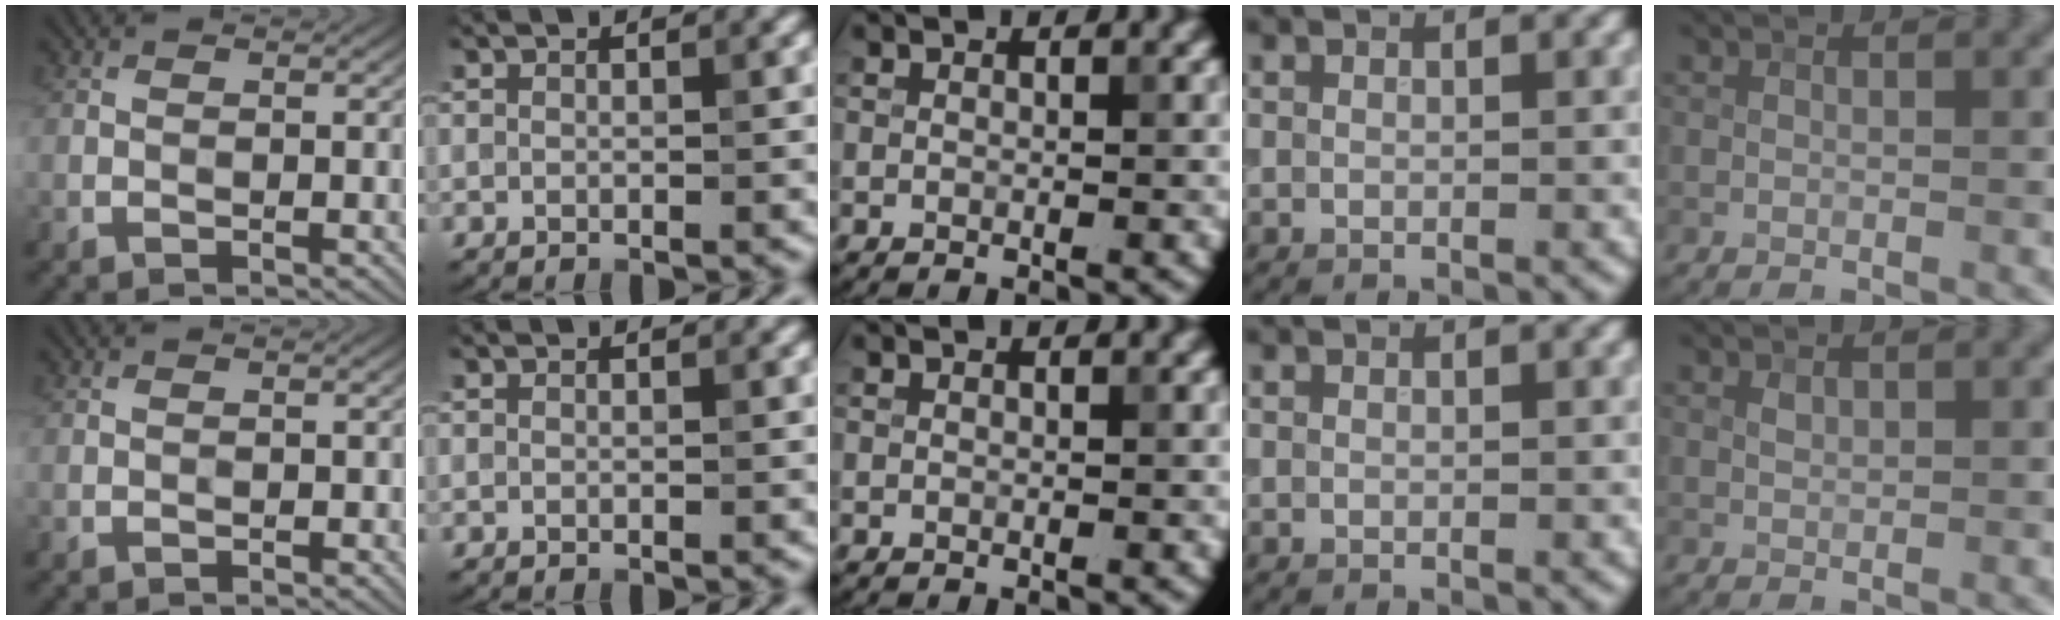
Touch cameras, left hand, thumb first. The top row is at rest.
{"thumb": {"total": 0.6, "force": [-0.5, 0.2, 0.3], "torque": [-0.002, 0.001, -0.007]}, "little": {"total": 0.5, "force": [0.3, 0.3, 0.3], "torque": [-0.007, 0.001, 0.008]}}